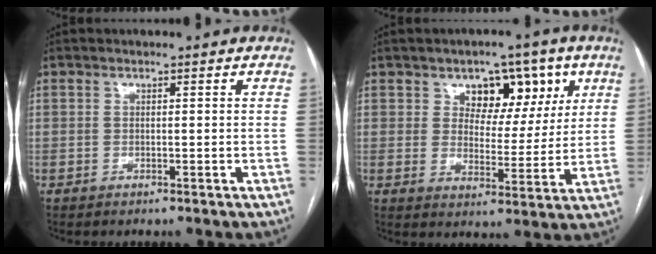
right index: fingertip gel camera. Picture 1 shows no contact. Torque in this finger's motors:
{"motor_torque": [0.48, 0.47, 0.12, 0.05]}